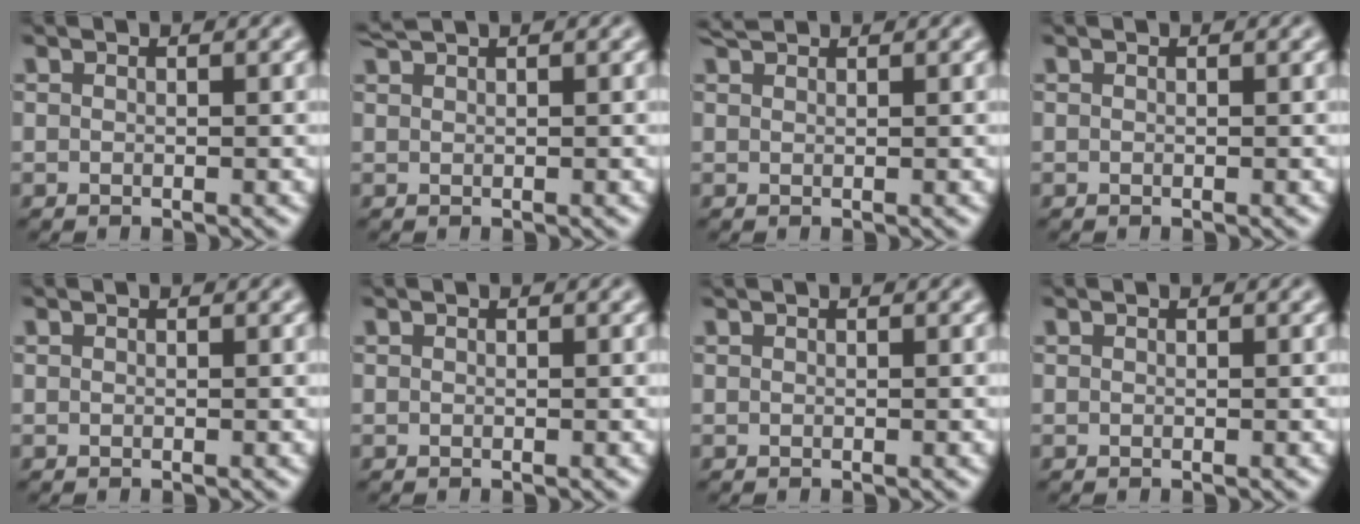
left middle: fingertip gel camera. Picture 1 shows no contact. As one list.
[{"total": 1.3, "force": [1.1, 0.1, 0.7], "torque": [-0.007, 0.004, 0.020]}, {"total": 1.2, "force": [1.1, 0.0, 0.4], "torque": [-0.009, 0.002, 0.019]}, {"total": 0.0}, {"total": 0.0}, {"total": 0.0}, {"total": 0.0}, {"total": 0.0}]